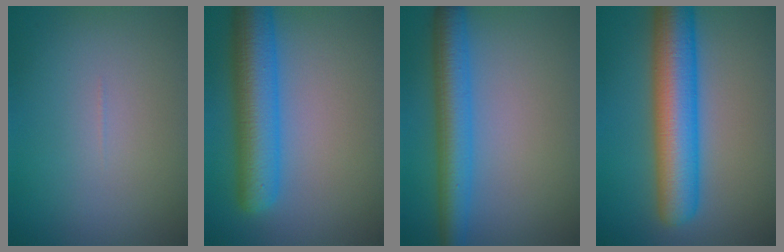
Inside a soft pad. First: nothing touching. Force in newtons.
{"total": 7.7, "press": 7.6, "slide": 0.4}
{"total": 5.6, "press": 5.6, "slide": 0.1}
{"total": 9.0, "press": 9.0, "slide": 0.2}